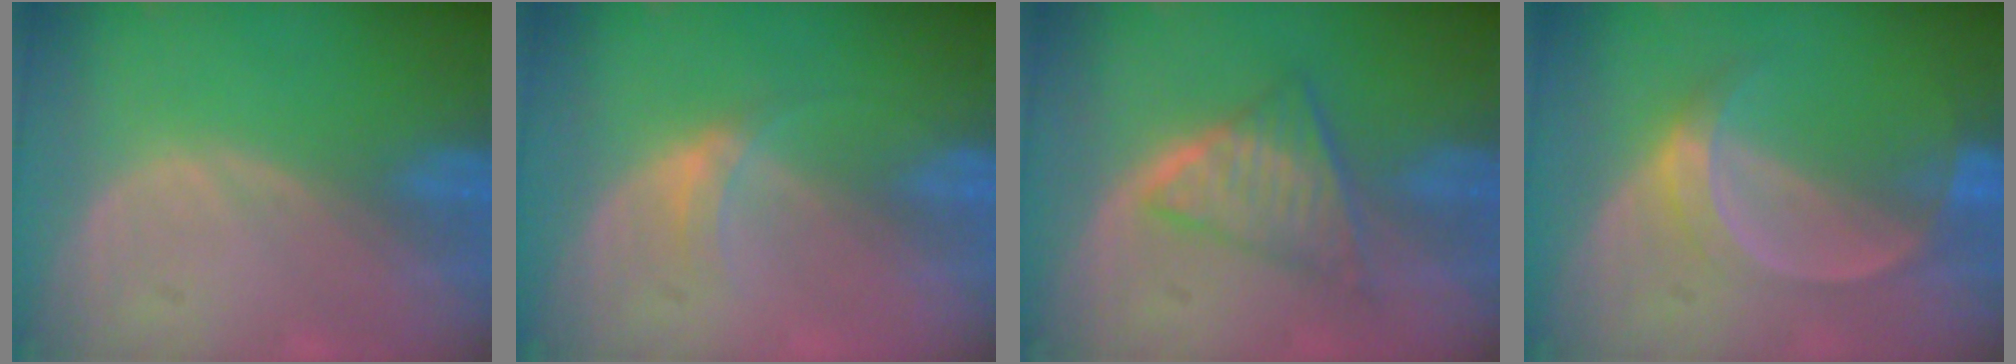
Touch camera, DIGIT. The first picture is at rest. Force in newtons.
{"total": 2.6, "press": 2.2, "slide": 1.4}
{"total": 6.1, "press": 5.7, "slide": 2.1}
{"total": 5.3, "press": 4.7, "slide": 2.3}